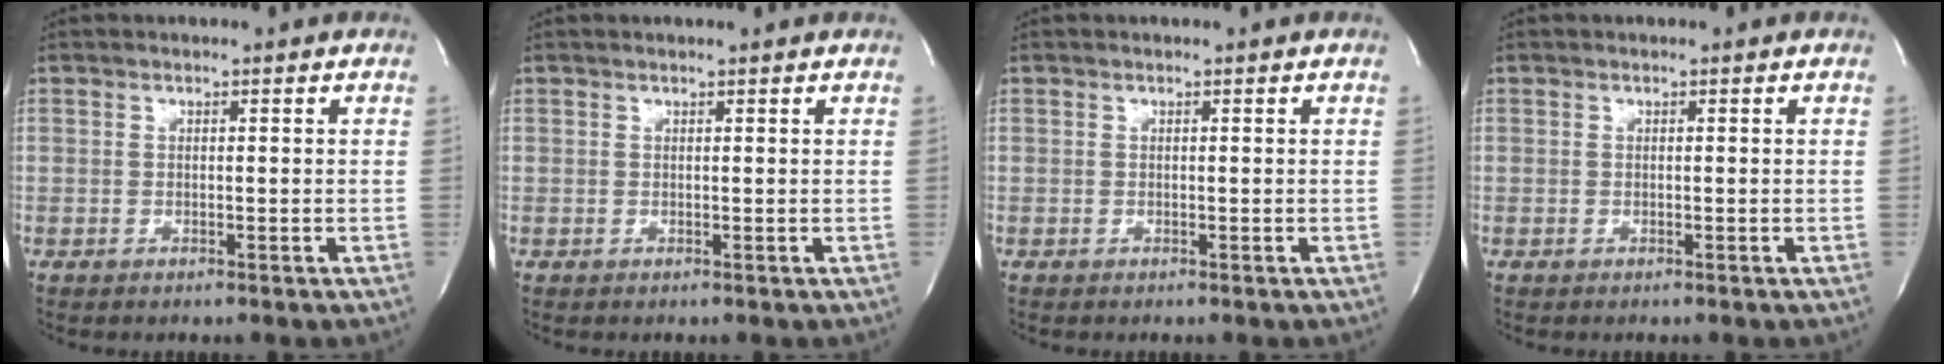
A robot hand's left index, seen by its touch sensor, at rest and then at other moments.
{"total": 1.2, "force": [1.1, -0.1, 0.4], "torque": [-0.011, 0.009, 0.017]}
{"total": 0.0}
{"total": 0.0}